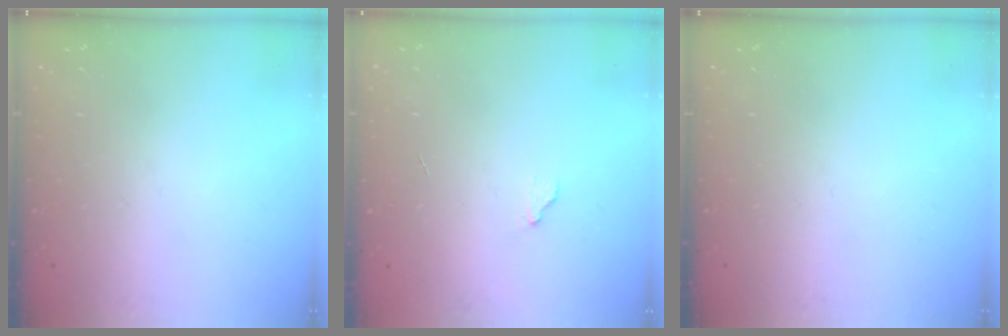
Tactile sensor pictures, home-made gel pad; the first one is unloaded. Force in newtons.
{"total": 4.3, "press": 4.3, "slide": 0.3}
{"total": 0.0}